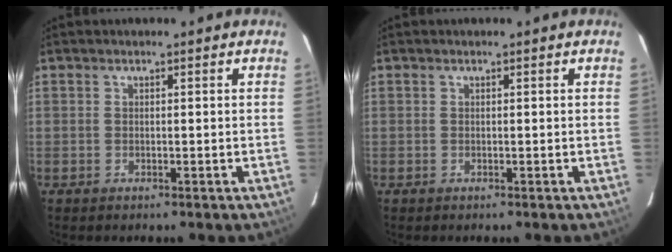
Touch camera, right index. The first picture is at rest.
{"total": 0.0}